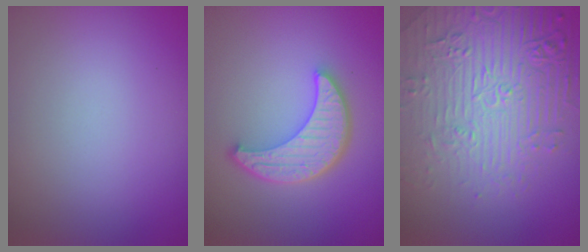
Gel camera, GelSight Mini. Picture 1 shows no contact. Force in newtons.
{"total": 5.6, "press": 4.3, "slide": 3.6}
{"total": 8.6, "press": 5.9, "slide": 6.2}